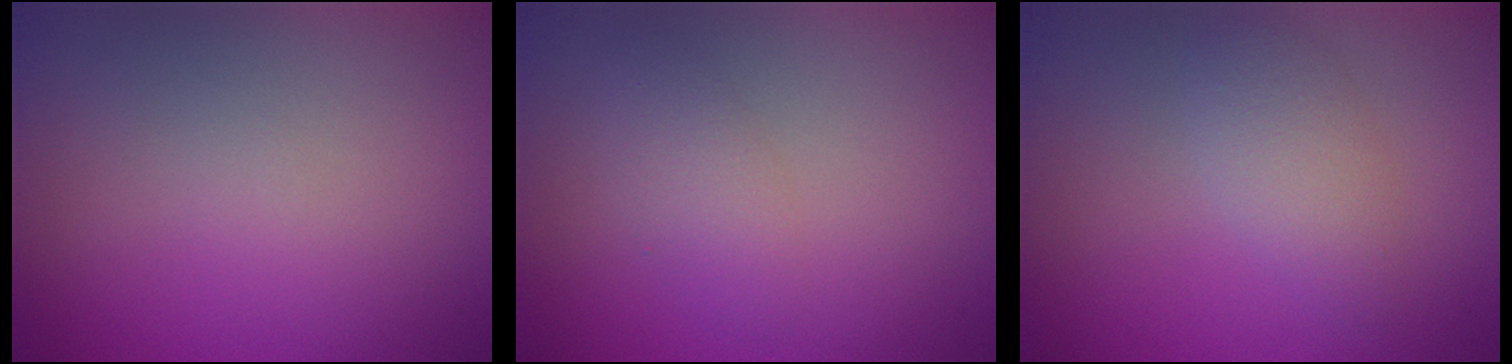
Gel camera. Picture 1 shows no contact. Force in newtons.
{"total": 1.9, "press": 1.9, "slide": 0.1}
{"total": 2.7, "press": 2.7, "slide": 0.2}